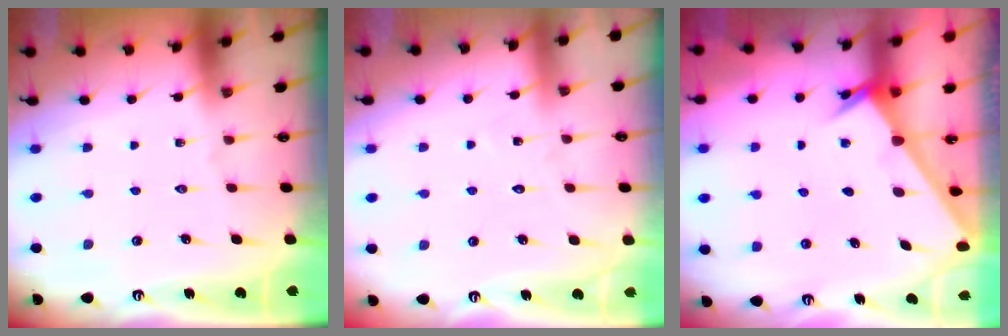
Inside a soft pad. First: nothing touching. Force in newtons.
{"total": 5.3, "press": 5.2, "slide": 0.4}
{"total": 2.4, "press": 2.4, "slide": 0.2}